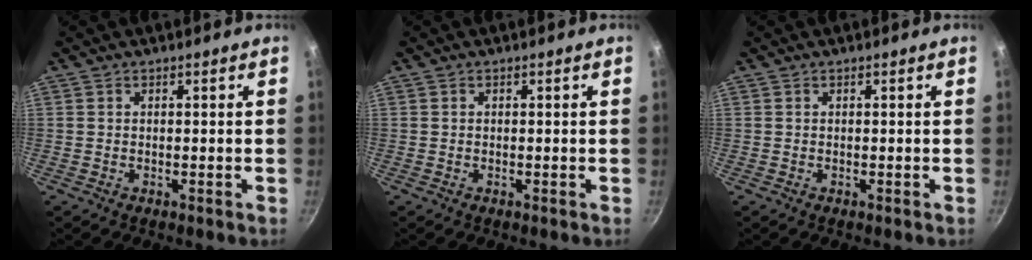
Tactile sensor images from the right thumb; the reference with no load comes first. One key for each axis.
{"total": 0.0}
{"total": 0.0}